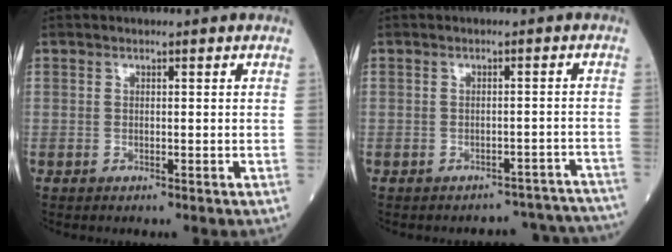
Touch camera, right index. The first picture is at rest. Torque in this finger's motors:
{"motor_torque": [0.03, -0.26, -0.31, -0.16]}